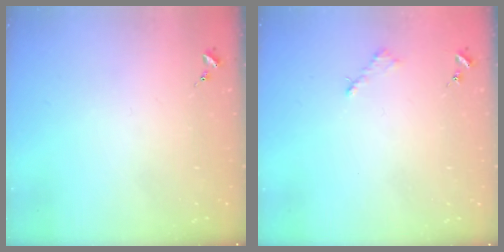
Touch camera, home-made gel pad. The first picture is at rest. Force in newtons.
{"total": 2.6, "press": 2.5, "slide": 0.3}